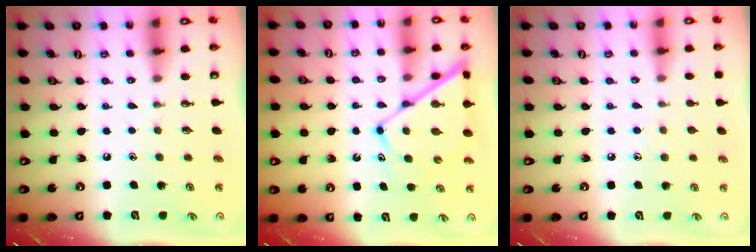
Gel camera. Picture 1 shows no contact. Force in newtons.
{"total": 10.9, "press": 10.8, "slide": 1.0}
{"total": 4.8, "press": 4.8, "slide": 0.5}